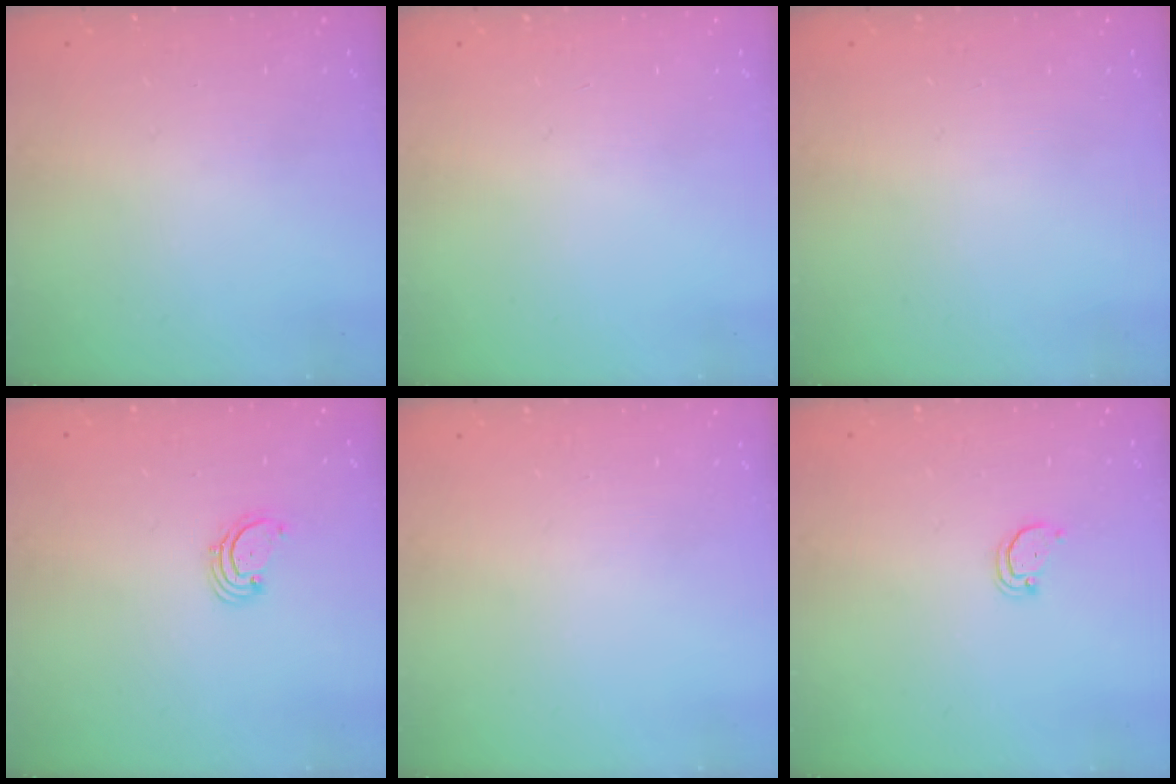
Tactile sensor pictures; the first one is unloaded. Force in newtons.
{"total": 0.0}
{"total": 0.0}
{"total": 1.7, "press": 1.7, "slide": 0.2}
{"total": 0.0}
{"total": 2.0, "press": 2.0, "slide": 0.2}